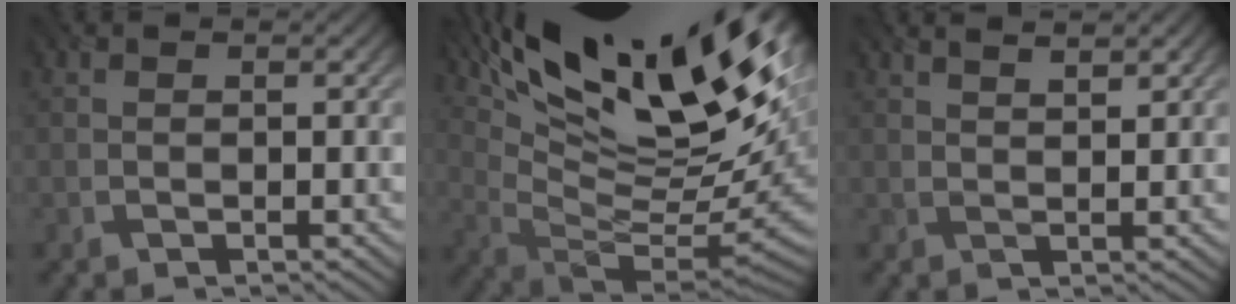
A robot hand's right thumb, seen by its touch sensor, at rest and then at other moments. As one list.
[{"total": 20.2, "force": [11.7, 5.9, 15.3], "torque": [-0.245, 0.010, 0.197]}, {"total": 2.3, "force": [1.8, 0.3, 1.4], "torque": [-0.025, 0.002, 0.034]}]